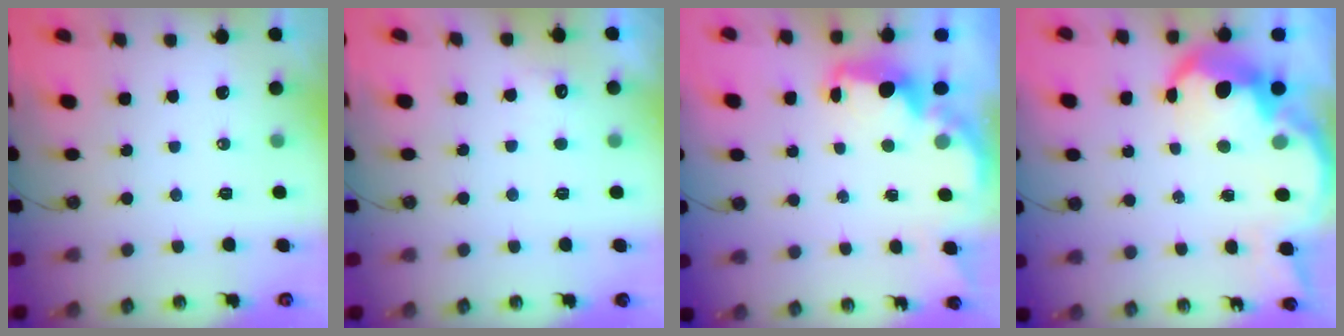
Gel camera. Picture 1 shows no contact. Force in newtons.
{"total": 5.9, "press": 5.8, "slide": 0.8}
{"total": 2.3, "press": 2.2, "slide": 0.7}
{"total": 10.5, "press": 10.5, "slide": 0.5}